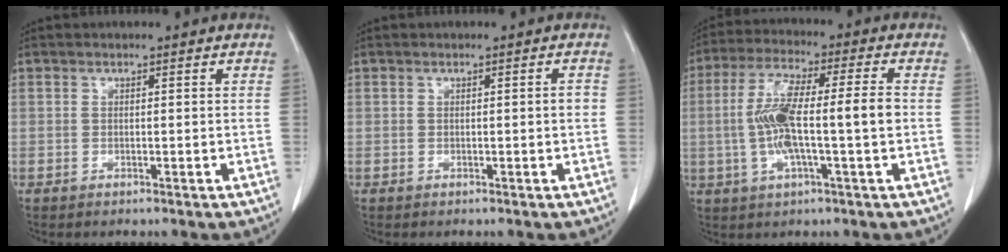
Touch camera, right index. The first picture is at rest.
{"total": 0.9, "force": [-0.1, 0.1, 0.9], "torque": [-0.011, 0.000, 0.001]}
{"total": 11.6, "force": [-0.7, 1.3, 11.5], "torque": [-0.224, 0.016, -0.015]}